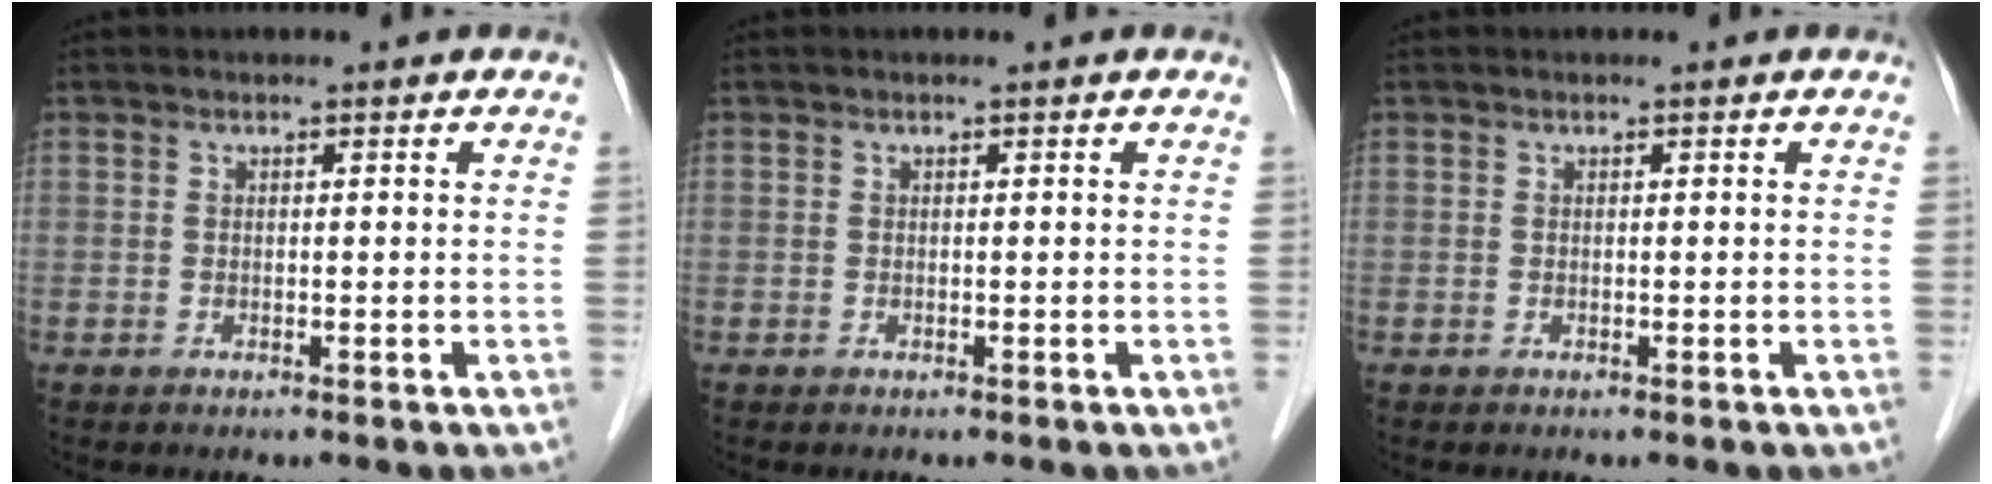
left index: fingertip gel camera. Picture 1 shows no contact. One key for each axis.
{"total": 0.0}
{"total": 0.0}